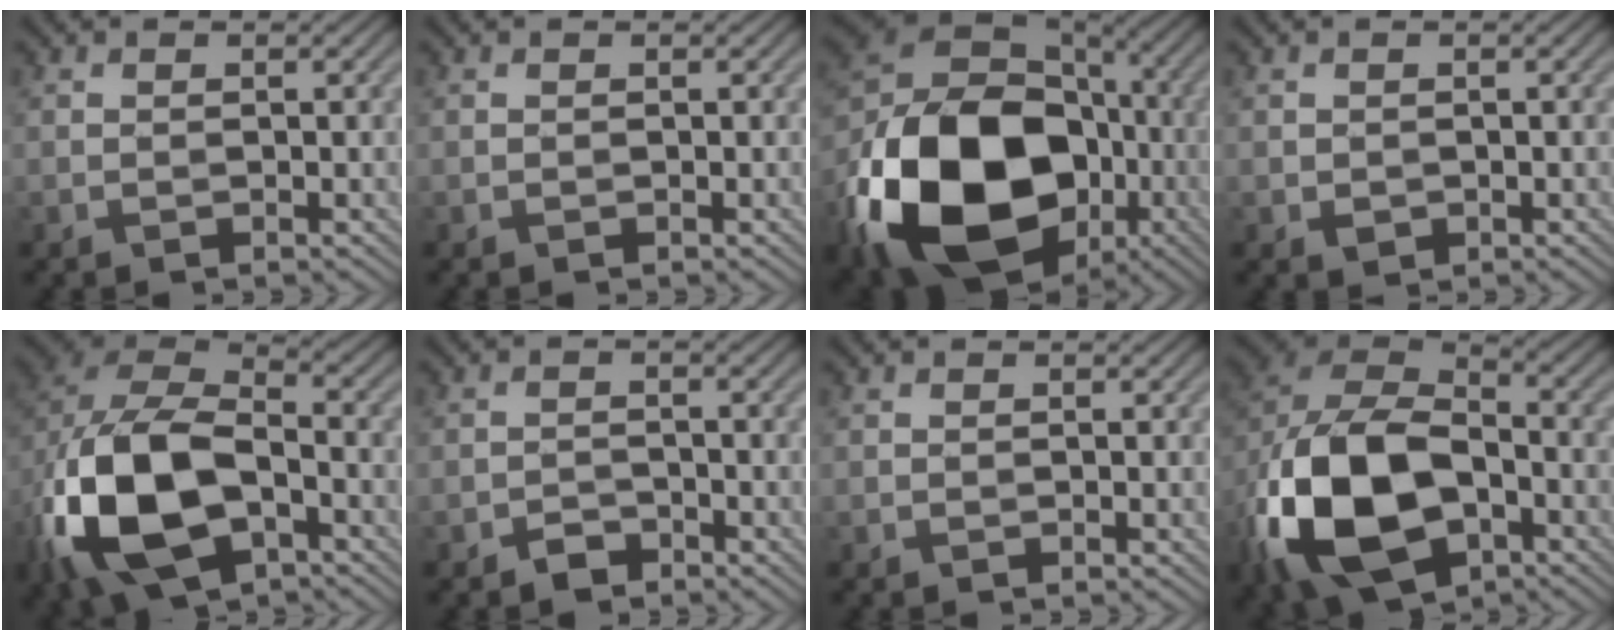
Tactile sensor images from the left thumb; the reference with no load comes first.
{"total": 0.0}
{"total": 21.7, "force": [-7.1, 15.5, 13.4], "torque": [-0.332, -0.029, -0.124]}
{"total": 0.8, "force": [-0.1, 0.7, 0.1], "torque": [-0.008, -0.005, 0.000]}
{"total": 16.0, "force": [-5.2, 9.7, 11.7], "torque": [-0.284, -0.030, -0.093]}
{"total": 1.6, "force": [-1.5, 0.5, 0.1], "torque": [0.001, 0.005, -0.031]}
{"total": 0.0}
{"total": 18.0, "force": [-6.1, 11.4, 12.6], "torque": [-0.303, -0.039, -0.114]}